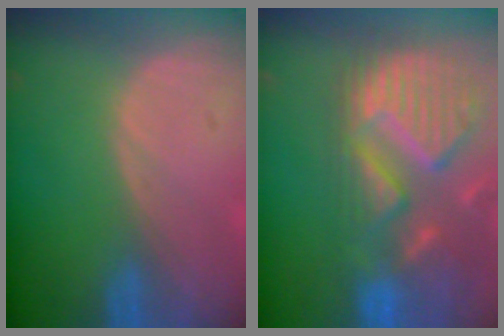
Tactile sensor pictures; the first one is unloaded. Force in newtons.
{"total": 13.9, "press": 11.8, "slide": 7.3}